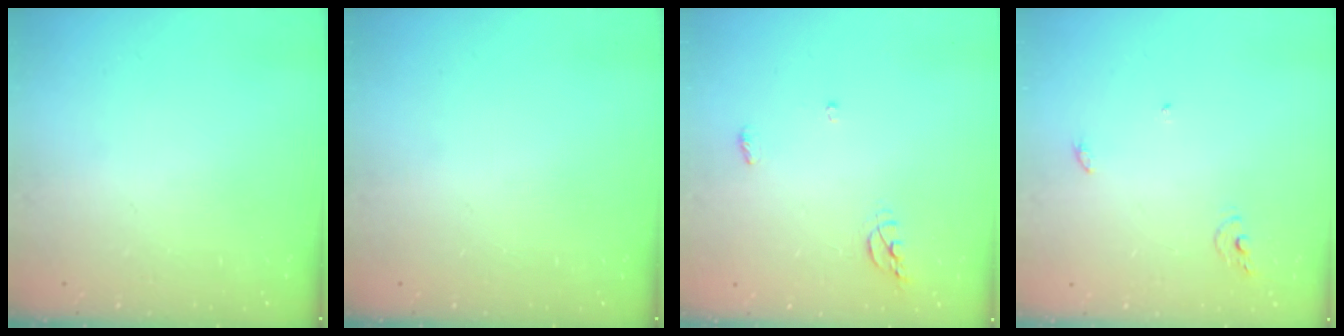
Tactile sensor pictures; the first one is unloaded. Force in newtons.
{"total": 0.0}
{"total": 6.5, "press": 6.5, "slide": 0.6}
{"total": 5.2, "press": 5.2, "slide": 0.4}